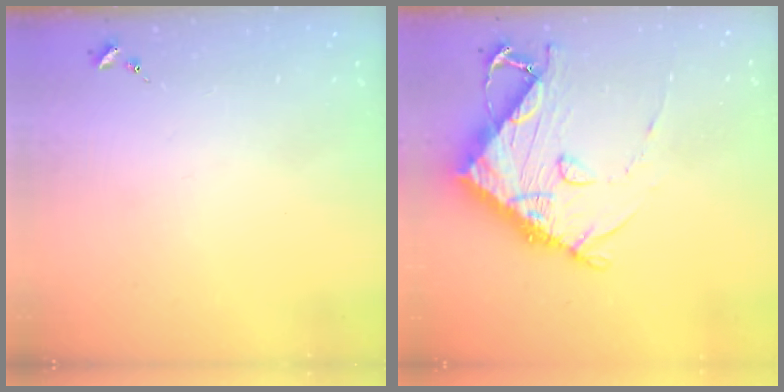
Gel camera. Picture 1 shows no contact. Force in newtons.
{"total": 14.2, "press": 14.1, "slide": 1.7}